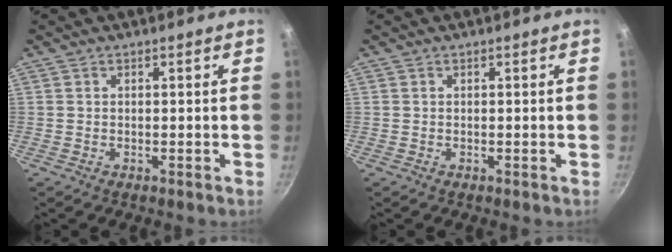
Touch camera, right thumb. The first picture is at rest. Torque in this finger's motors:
{"motor_torque": [0.20, 0.01, -0.31, 0.24, 0.09]}